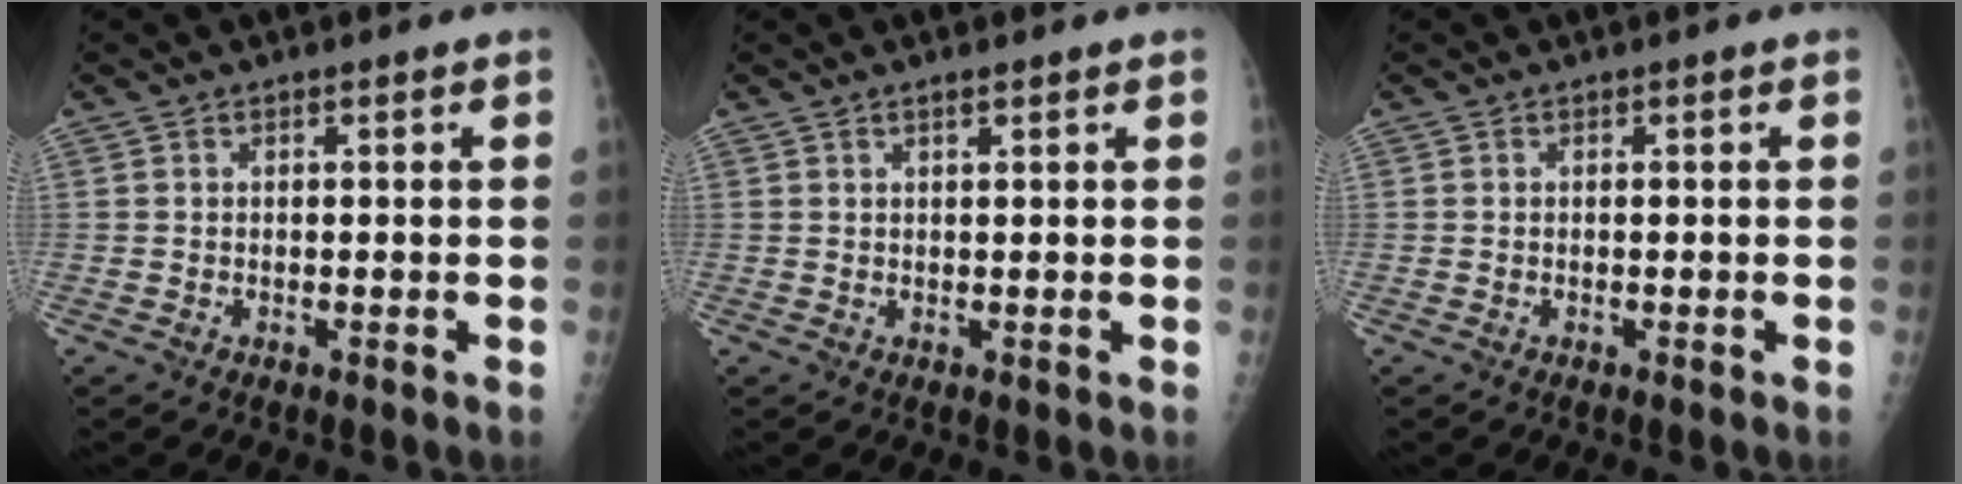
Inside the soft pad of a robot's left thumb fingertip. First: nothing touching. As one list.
[{"total": 1.4, "force": [1.0, 0.3, 0.9], "torque": [-0.014, -0.005, 0.018]}, {"total": 0.0}]